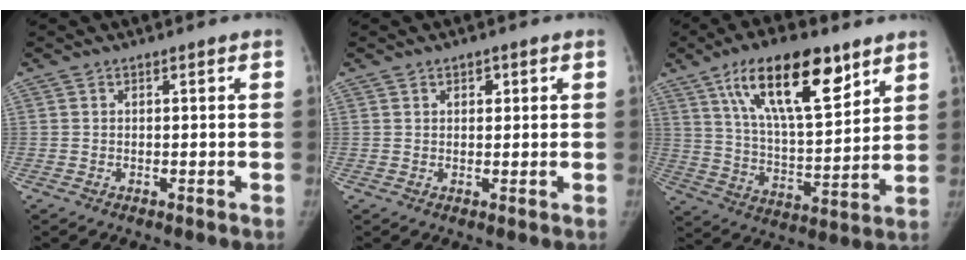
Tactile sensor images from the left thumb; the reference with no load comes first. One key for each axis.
{"total": 1.8, "fx": 0.9, "fy": 1.2, "fz": 0.9, "tx": -0.002, "ty": -0.002, "tz": 0.010}
{"total": 20.6, "fx": 11.5, "fy": 7.9, "fz": 15.2, "tx": -0.222, "ty": -0.043, "tz": 0.203}